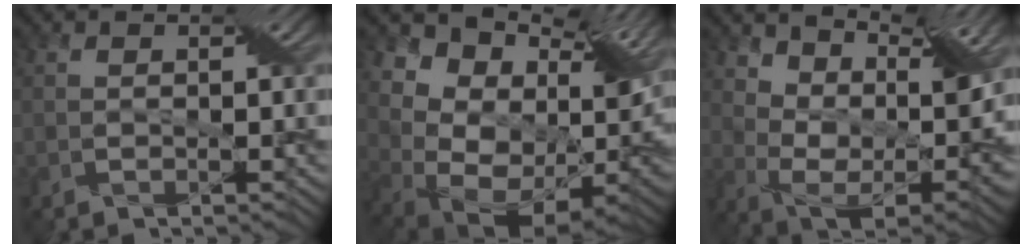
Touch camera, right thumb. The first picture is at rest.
{"total": 15.8, "force": [6.9, 9.8, 10.3], "torque": [-0.159, 0.006, 0.144]}
{"total": 11.6, "force": [8.2, 4.7, 6.7], "torque": [-0.138, -0.007, 0.133]}